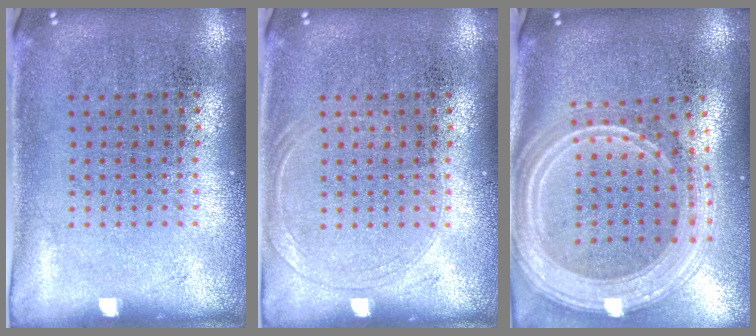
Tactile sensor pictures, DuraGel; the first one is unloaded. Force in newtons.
{"total": 1.1, "press": 1.0, "slide": 0.3}
{"total": 3.0, "press": 2.4, "slide": 1.8}